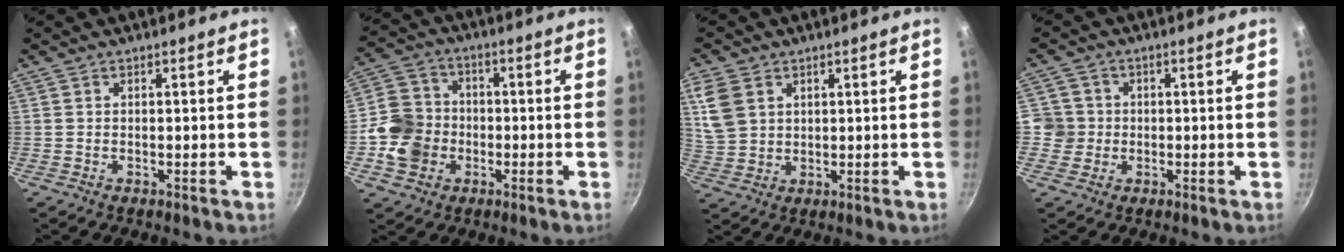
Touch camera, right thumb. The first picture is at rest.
{"total": 11.0, "force": [-2.4, 9.6, 4.9], "torque": [-0.071, 0.024, -0.054]}
{"total": 7.7, "force": [3.0, 5.7, 4.3], "torque": [-0.073, -0.010, 0.068]}
{"total": 4.5, "force": [-0.5, 4.5, 0.6], "torque": [0.025, 0.008, -0.014]}